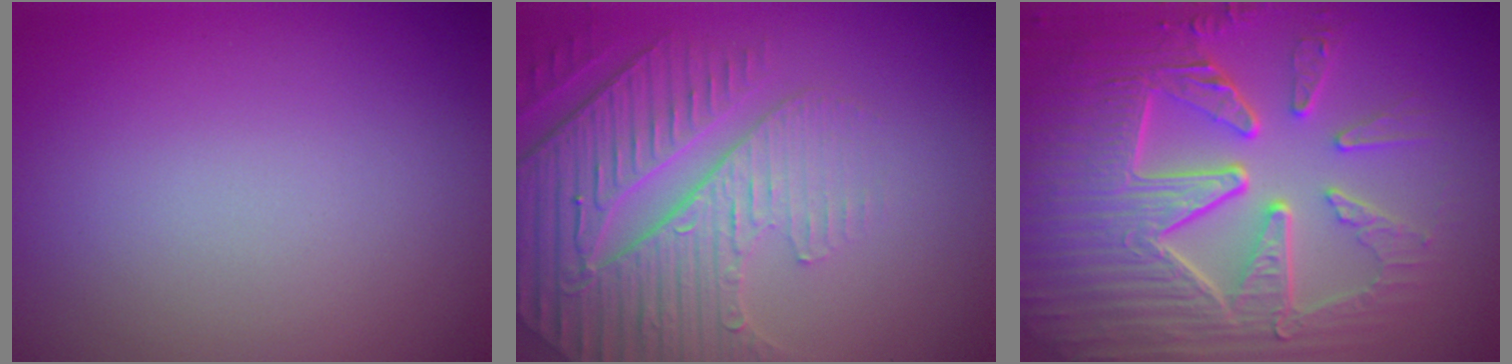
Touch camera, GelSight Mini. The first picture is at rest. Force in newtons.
{"total": 6.9, "press": 5.3, "slide": 4.4}
{"total": 10.0, "press": 6.7, "slide": 7.4}